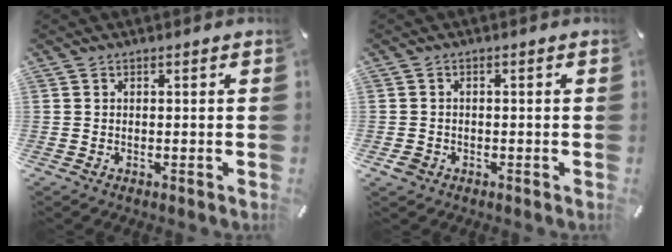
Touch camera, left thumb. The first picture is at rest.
{"total": 2.1, "force": [-0.9, 1.7, 0.9], "torque": [-0.015, 0.005, -0.018]}